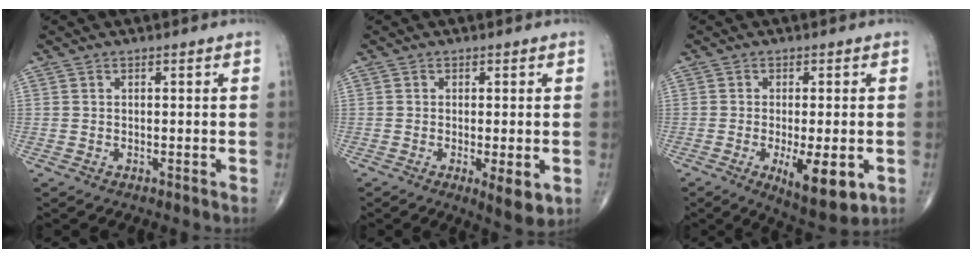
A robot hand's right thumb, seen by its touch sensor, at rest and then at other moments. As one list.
[{"total": 5.1, "force": [-1.4, 1.6, 4.7], "torque": [-0.073, -0.015, -0.020]}, {"total": 10.1, "force": [-3.0, 3.5, 9.0], "torque": [-0.130, -0.019, -0.039]}]